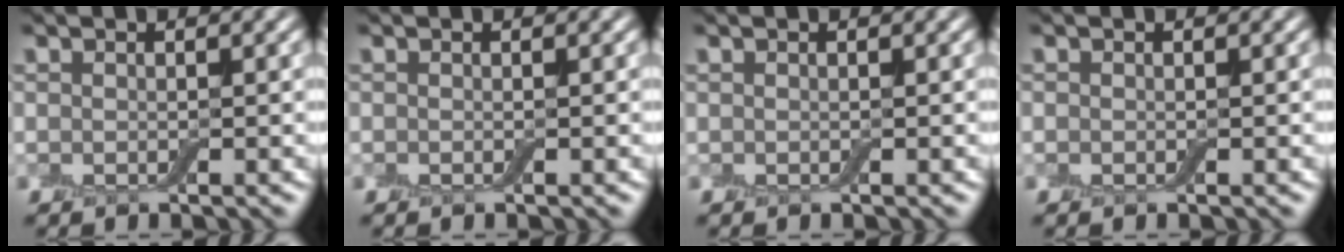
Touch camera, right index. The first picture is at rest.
{"total": 0.0}
{"total": 0.0}
{"total": 0.0}